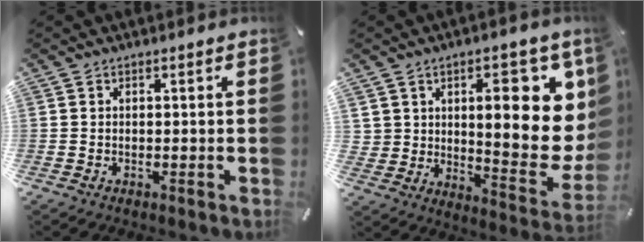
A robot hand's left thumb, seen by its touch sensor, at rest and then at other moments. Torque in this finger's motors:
{"motor_torque": [2.44, 2.57, 1.59, -1.19, 0.11]}